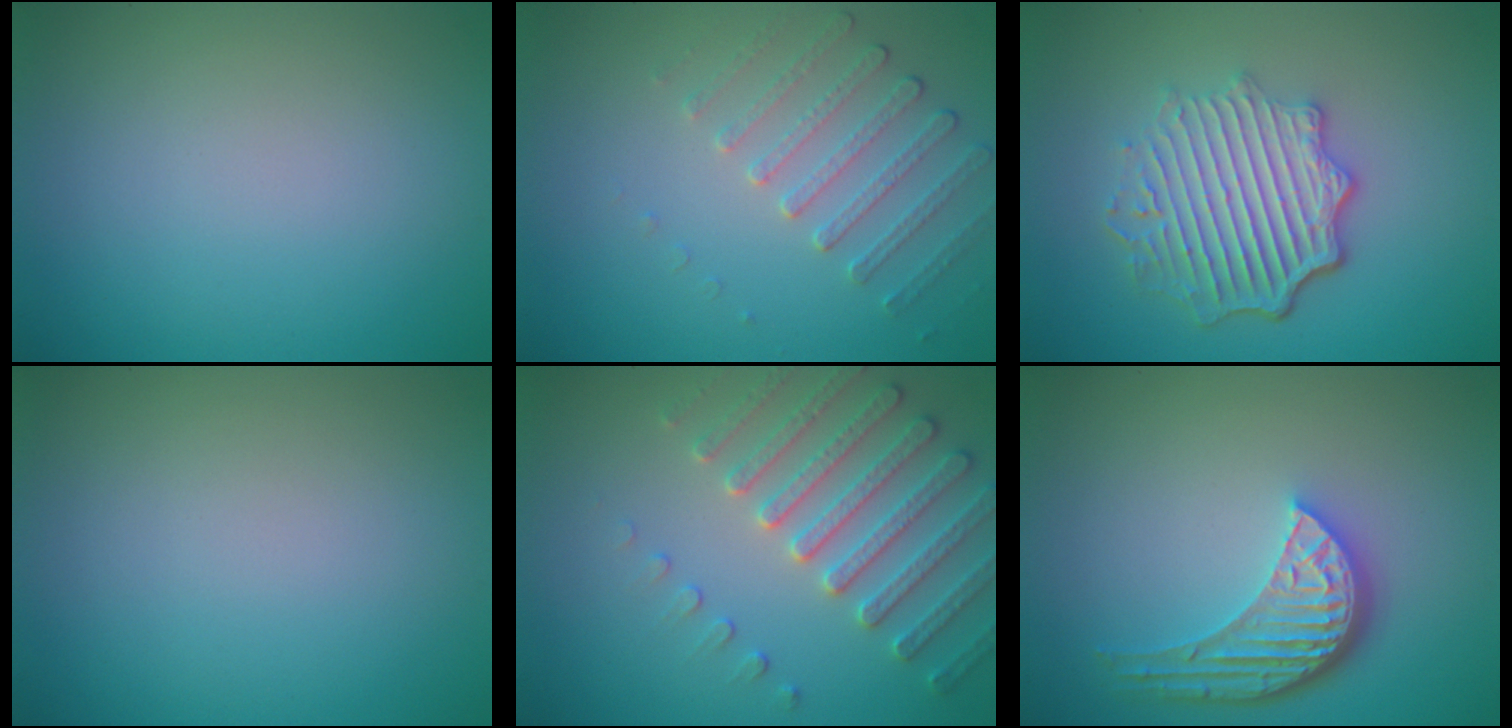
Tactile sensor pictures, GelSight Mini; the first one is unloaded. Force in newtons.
{"total": 2.2, "press": 1.8, "slide": 1.2}
{"total": 6.1, "press": 4.6, "slide": 4.0}
{"total": 0.0}
{"total": 4.5, "press": 4.4, "slide": 1.2}
{"total": 5.3, "press": 3.9, "slide": 3.5}